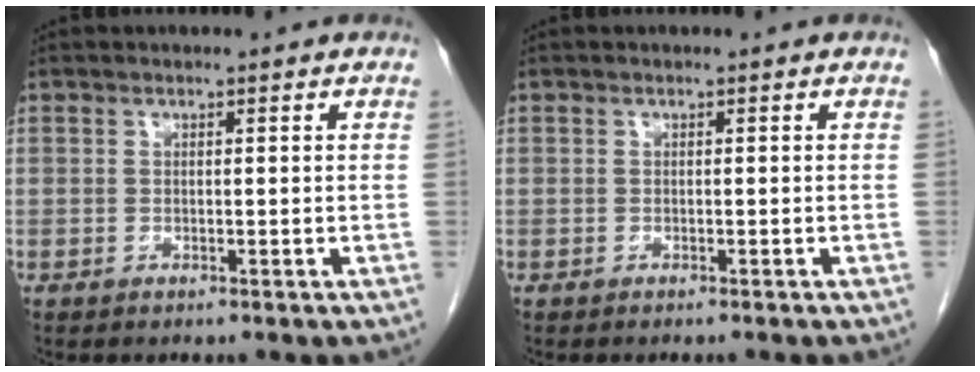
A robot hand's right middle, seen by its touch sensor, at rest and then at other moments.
{"total": 1.0, "force": [-0.9, -0.2, 0.4], "torque": [-0.002, 0.003, -0.011]}